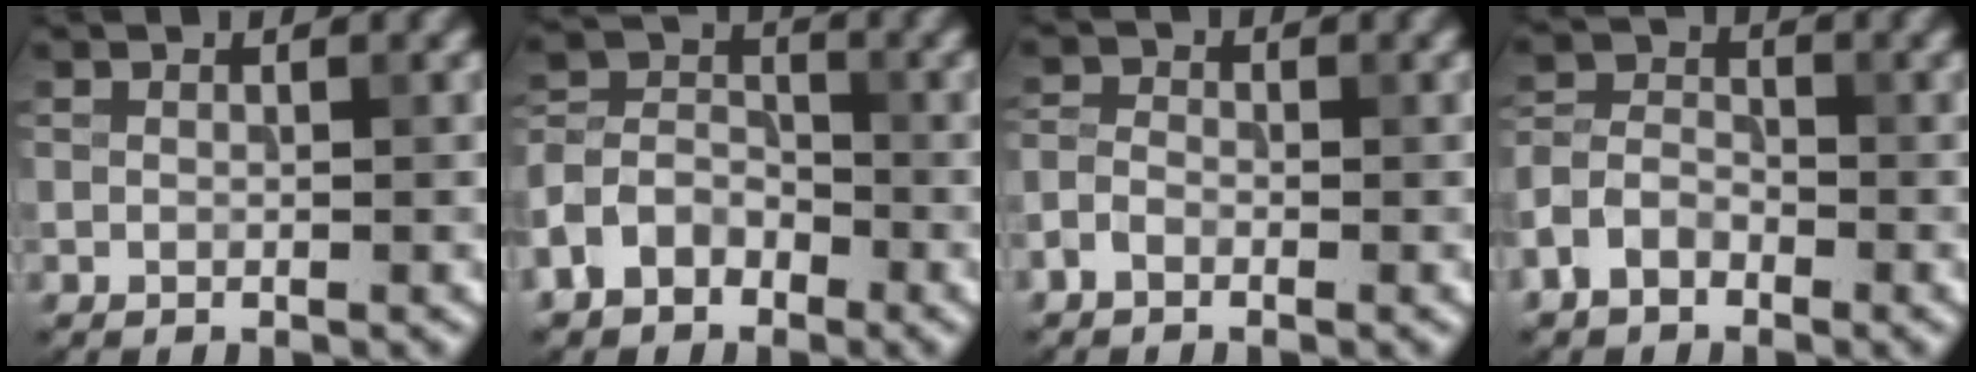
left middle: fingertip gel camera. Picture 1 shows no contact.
{"total": 5.0, "force": [-3.0, 3.6, 1.8], "torque": [-0.027, 0.005, -0.067]}
{"total": 1.7, "force": [-1.1, 1.0, 0.8], "torque": [-0.014, 0.003, -0.030]}
{"total": 3.5, "force": [-2.1, 2.3, 1.6], "torque": [-0.035, 0.005, -0.053]}